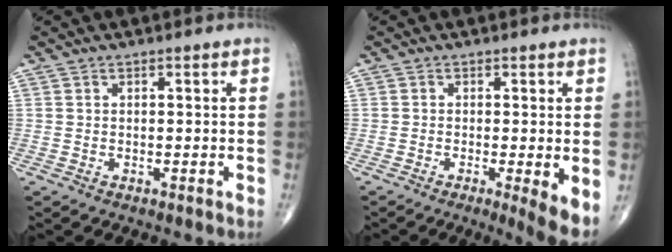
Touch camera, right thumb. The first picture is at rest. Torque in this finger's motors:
{"motor_torque": [-0.03, 0.43, 0.11, -0.12, 0.16]}